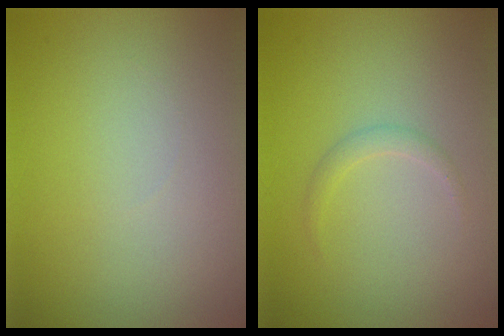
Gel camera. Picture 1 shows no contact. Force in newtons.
{"total": 1.0, "press": 1.0, "slide": 0.1}